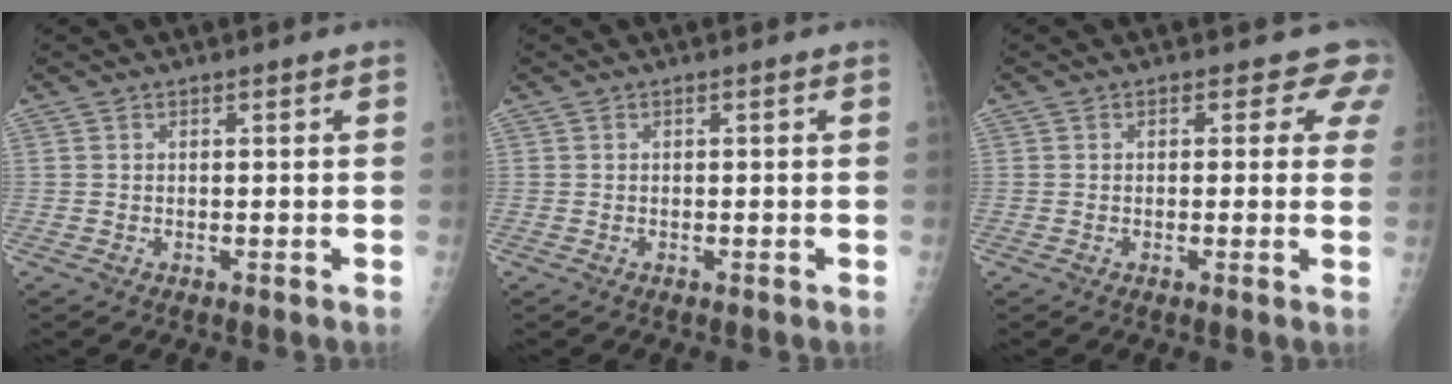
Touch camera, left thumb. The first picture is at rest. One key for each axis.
{"total": 0.0}
{"total": 4.3, "fx": 3.1, "fy": 2.7, "fz": 1.1, "tx": 0.025, "ty": -0.012, "tz": 0.013}